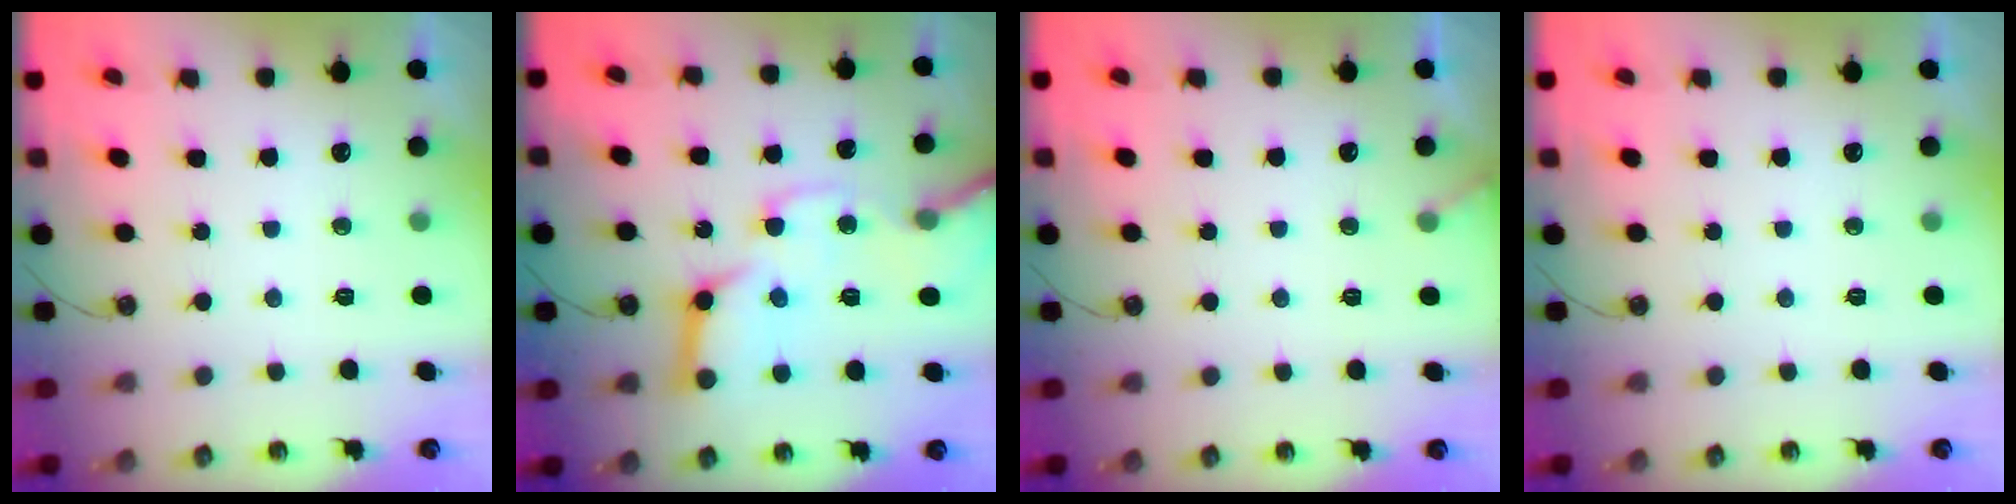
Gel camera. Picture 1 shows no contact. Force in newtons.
{"total": 20.4, "press": 20.2, "slide": 2.7}
{"total": 2.9, "press": 2.9, "slide": 0.2}
{"total": 0.0}